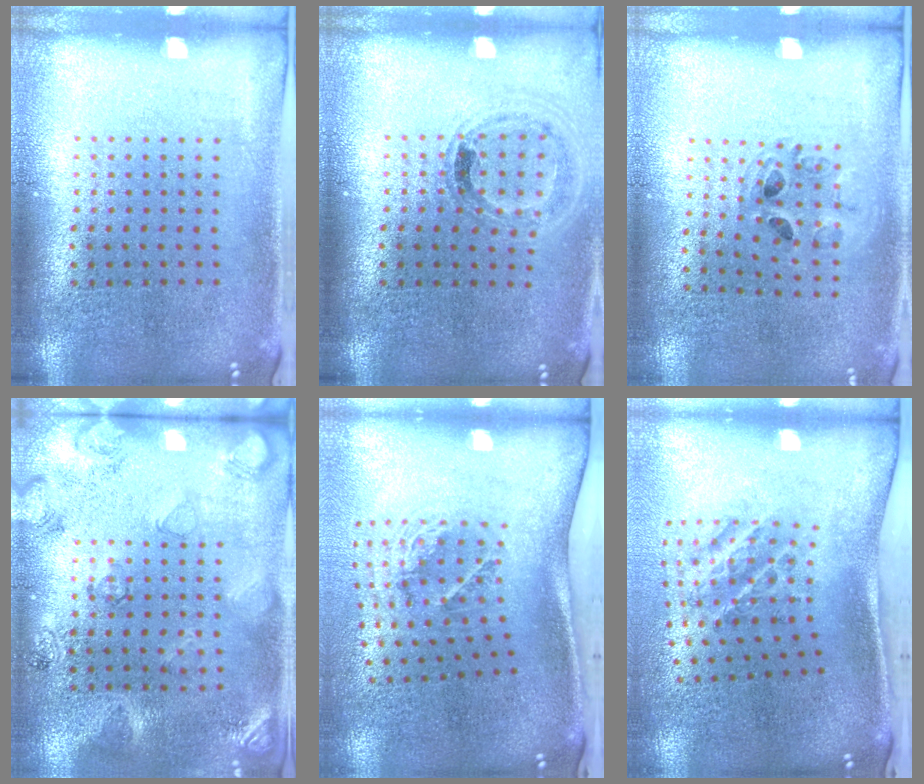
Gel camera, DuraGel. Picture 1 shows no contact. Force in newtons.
{"total": 0.9, "press": 0.9, "slide": 0.1}
{"total": 0.9, "press": 0.9, "slide": 0.1}
{"total": 2.6, "press": 1.8, "slide": 1.9}
{"total": 2.1, "press": 1.2, "slide": 1.7}
{"total": 1.8, "press": 1.2, "slide": 1.3}